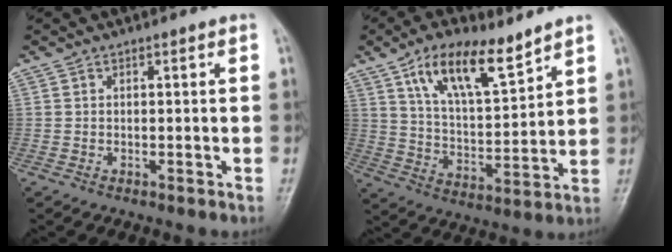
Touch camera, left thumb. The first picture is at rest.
{"total": 14.1, "force": [9.1, 5.2, 9.4], "torque": [-0.143, -0.046, 0.170]}